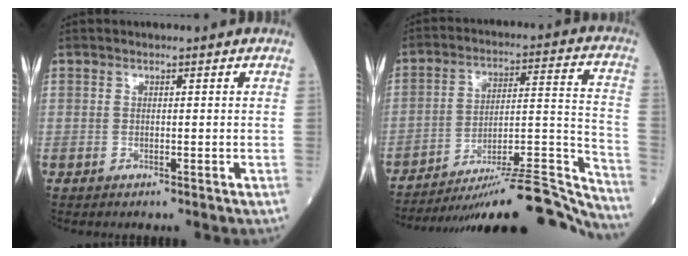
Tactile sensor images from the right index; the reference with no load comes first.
{"total": 25.0, "force": [-23.0, 0.1, 9.8], "torque": [-0.083, 0.010, -0.334]}